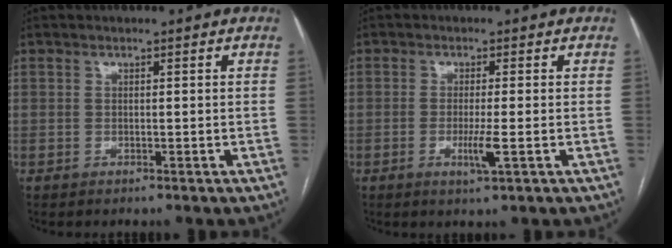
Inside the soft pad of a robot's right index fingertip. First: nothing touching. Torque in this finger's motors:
{"motor_torque": [0.55, 0.16, 0.37, 0.07]}